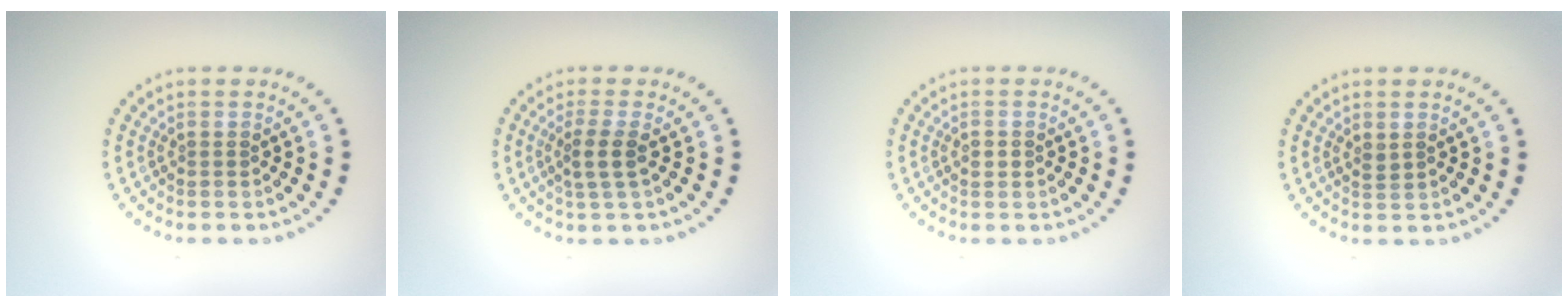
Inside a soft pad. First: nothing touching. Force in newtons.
{"total": 2.2, "press": 1.9, "slide": 1.1}
{"total": 1.1, "press": 1.1, "slide": 0.1}
{"total": 0.9, "press": 0.8, "slide": 0.3}